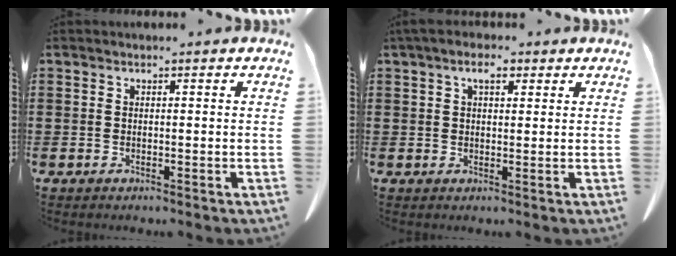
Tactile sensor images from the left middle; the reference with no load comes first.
{"total": 3.8, "force": [2.1, 1.6, 2.7], "torque": [-0.053, 0.006, 0.032]}